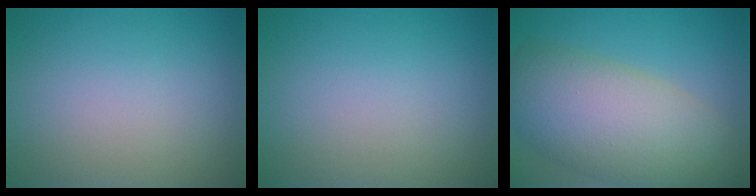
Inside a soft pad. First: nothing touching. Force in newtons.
{"total": 0.0}
{"total": 10.1, "press": 10.0, "slide": 0.6}